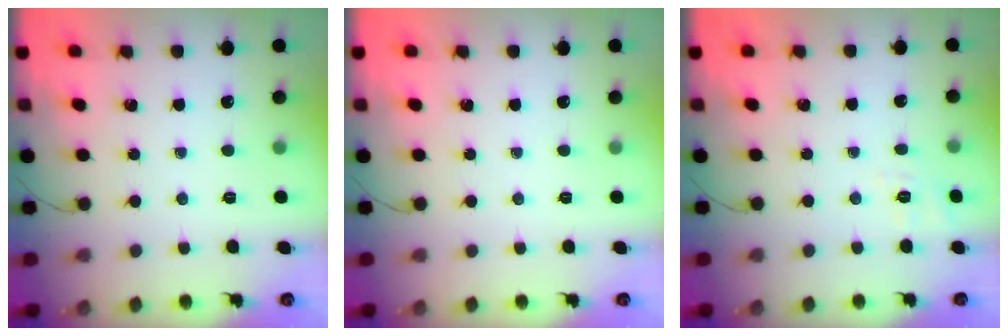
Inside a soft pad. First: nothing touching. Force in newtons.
{"total": 0.0}
{"total": 2.6, "press": 1.5, "slide": 2.1}